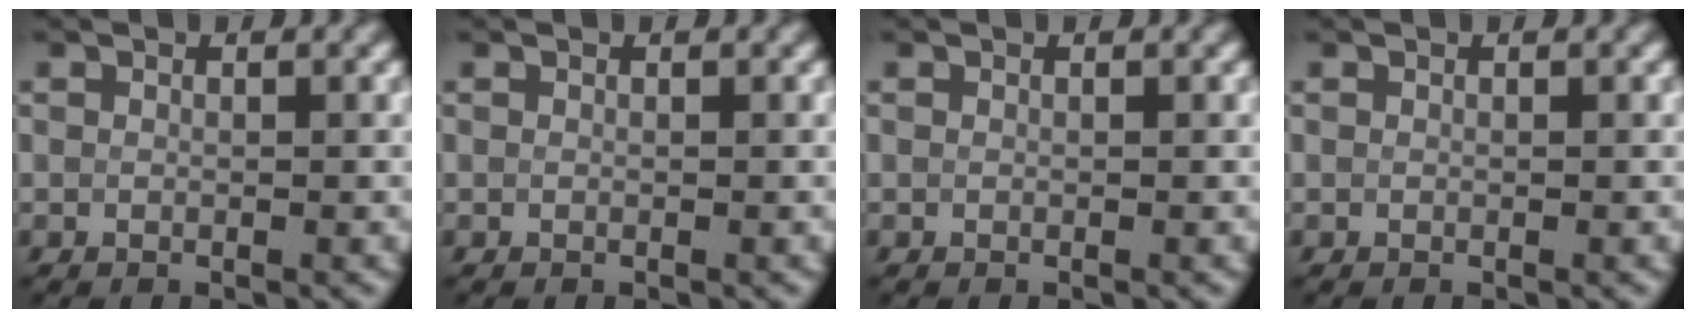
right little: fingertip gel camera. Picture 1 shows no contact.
{"total": 0.0}
{"total": 0.0}
{"total": 0.0}